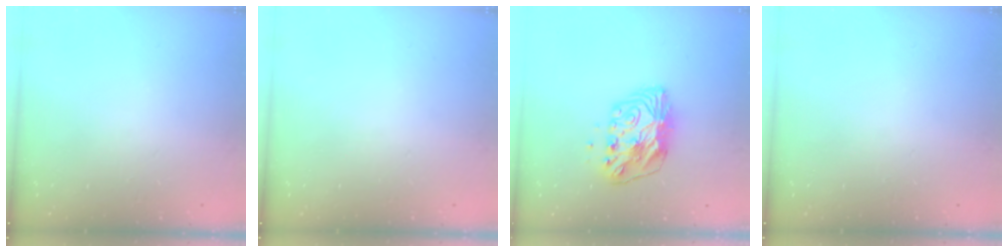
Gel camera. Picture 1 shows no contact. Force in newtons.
{"total": 0.0}
{"total": 9.6, "press": 9.5, "slide": 1.0}
{"total": 0.0}